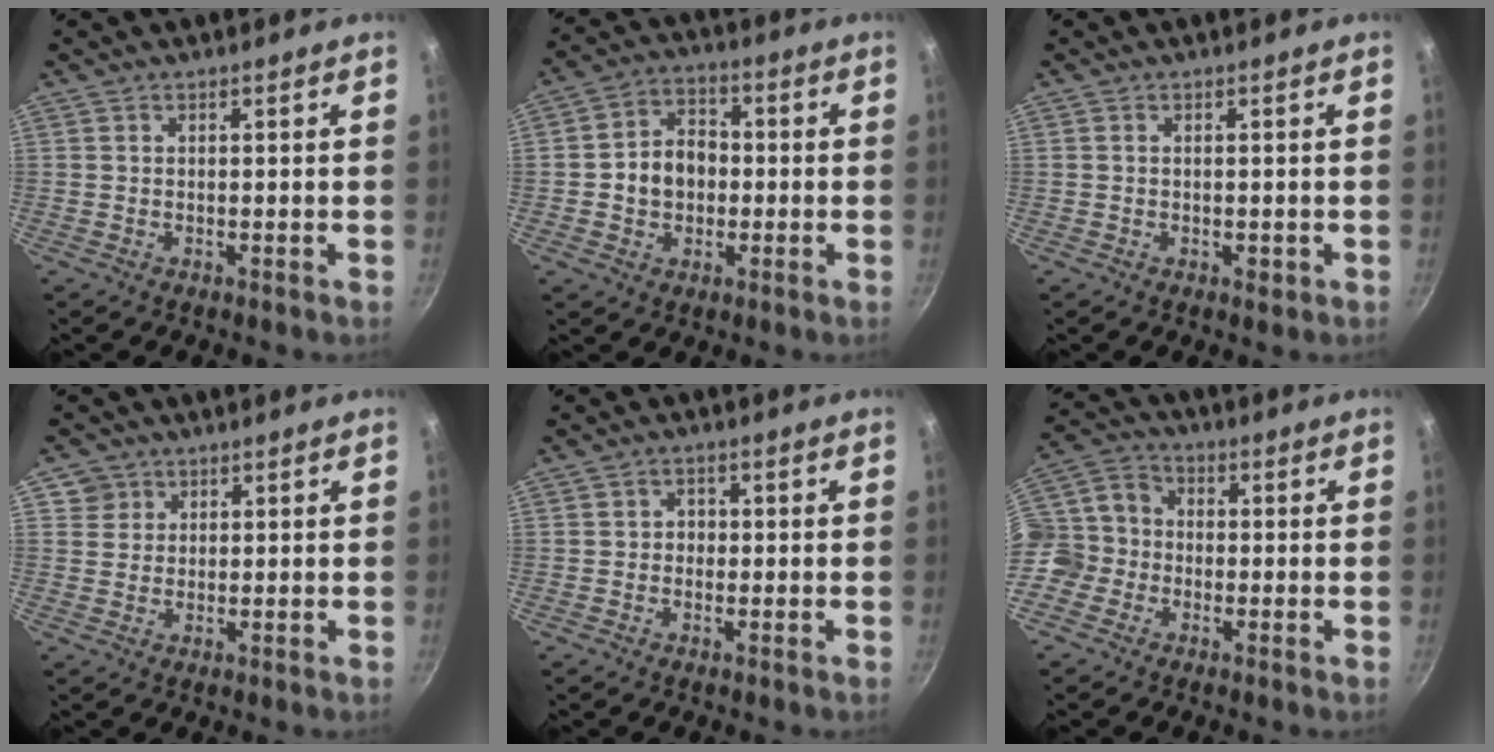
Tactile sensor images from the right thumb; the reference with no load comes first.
{"total": 9.3, "force": [-0.6, 7.5, 5.5], "torque": [-0.061, 0.020, -0.020]}
{"total": 1.4, "force": [-0.4, 0.8, 1.1], "torque": [-0.016, -0.001, -0.004]}
{"total": 3.5, "force": [1.5, 3.1, 0.2], "torque": [0.024, 0.006, 0.022]}
{"total": 2.1, "force": [-0.1, 1.9, 0.8], "torque": [0.001, 0.003, -0.007]}
{"total": 10.4, "force": [-2.8, 9.1, 4.2], "torque": [-0.051, 0.033, -0.076]}